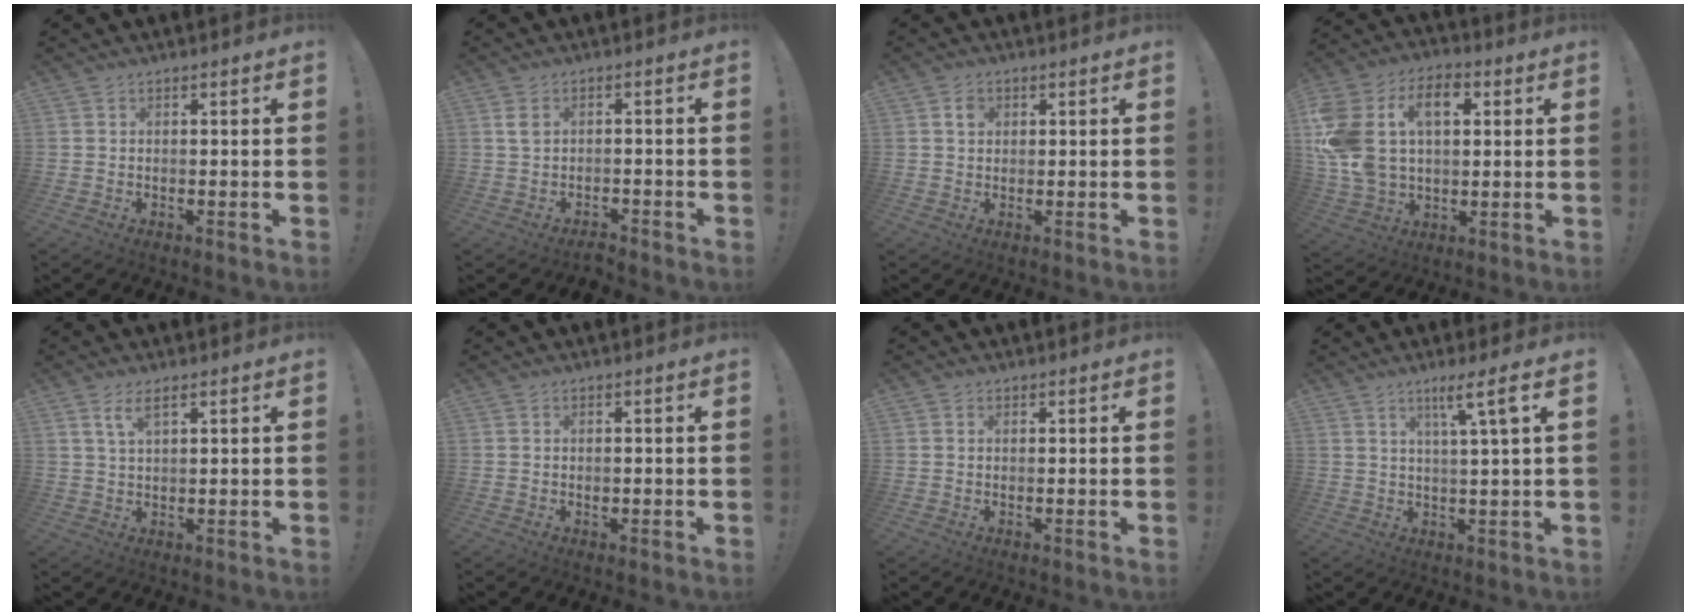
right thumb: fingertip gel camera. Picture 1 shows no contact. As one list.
[{"total": 2.7, "force": [-1.0, 1.8, 1.9], "torque": [-0.033, 0.007, -0.017]}, {"total": 2.7, "force": [1.0, 2.1, 1.2], "torque": [-0.006, -0.003, 0.014]}, {"total": 19.4, "force": [5.5, 13.1, 13.2], "torque": [-0.267, -0.008, 0.095]}, {"total": 4.6, "force": [2.6, 1.7, 3.5], "torque": [-0.067, -0.003, 0.046]}, {"total": 0.8, "force": [-0.1, 0.7, 0.4], "torque": [-0.008, 0.003, -0.001]}, {"total": 0.8, "force": [0.4, 0.7, 0.0], "torque": [0.005, -0.001, 0.007]}, {"total": 7.5, "force": [3.4, -0.4, 6.7], "torque": [-0.102, -0.010, 0.045]}]